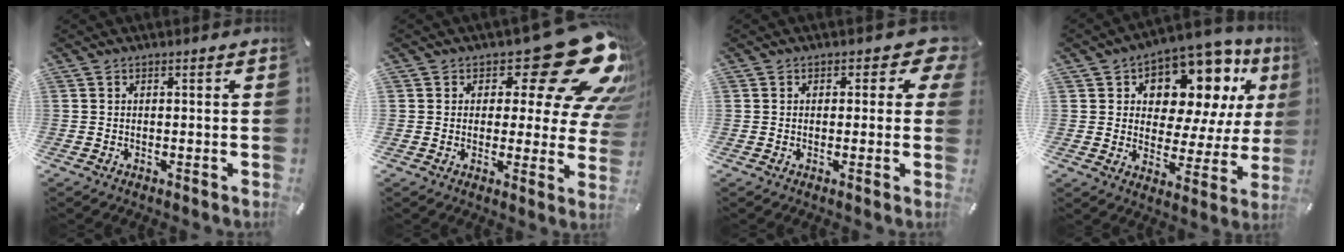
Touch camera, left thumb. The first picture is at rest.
{"total": 21.7, "force": [11.8, 9.2, 15.8], "torque": [-0.206, -0.076, 0.192]}
{"total": 5.4, "force": [2.0, 3.7, 3.4], "torque": [-0.030, -0.013, 0.030]}
{"total": 13.0, "force": [8.2, 7.7, 6.6], "torque": [-0.100, -0.072, 0.141]}